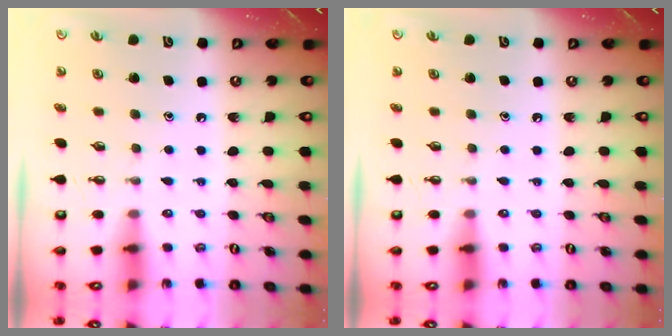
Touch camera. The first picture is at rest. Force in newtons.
{"total": 0.0}